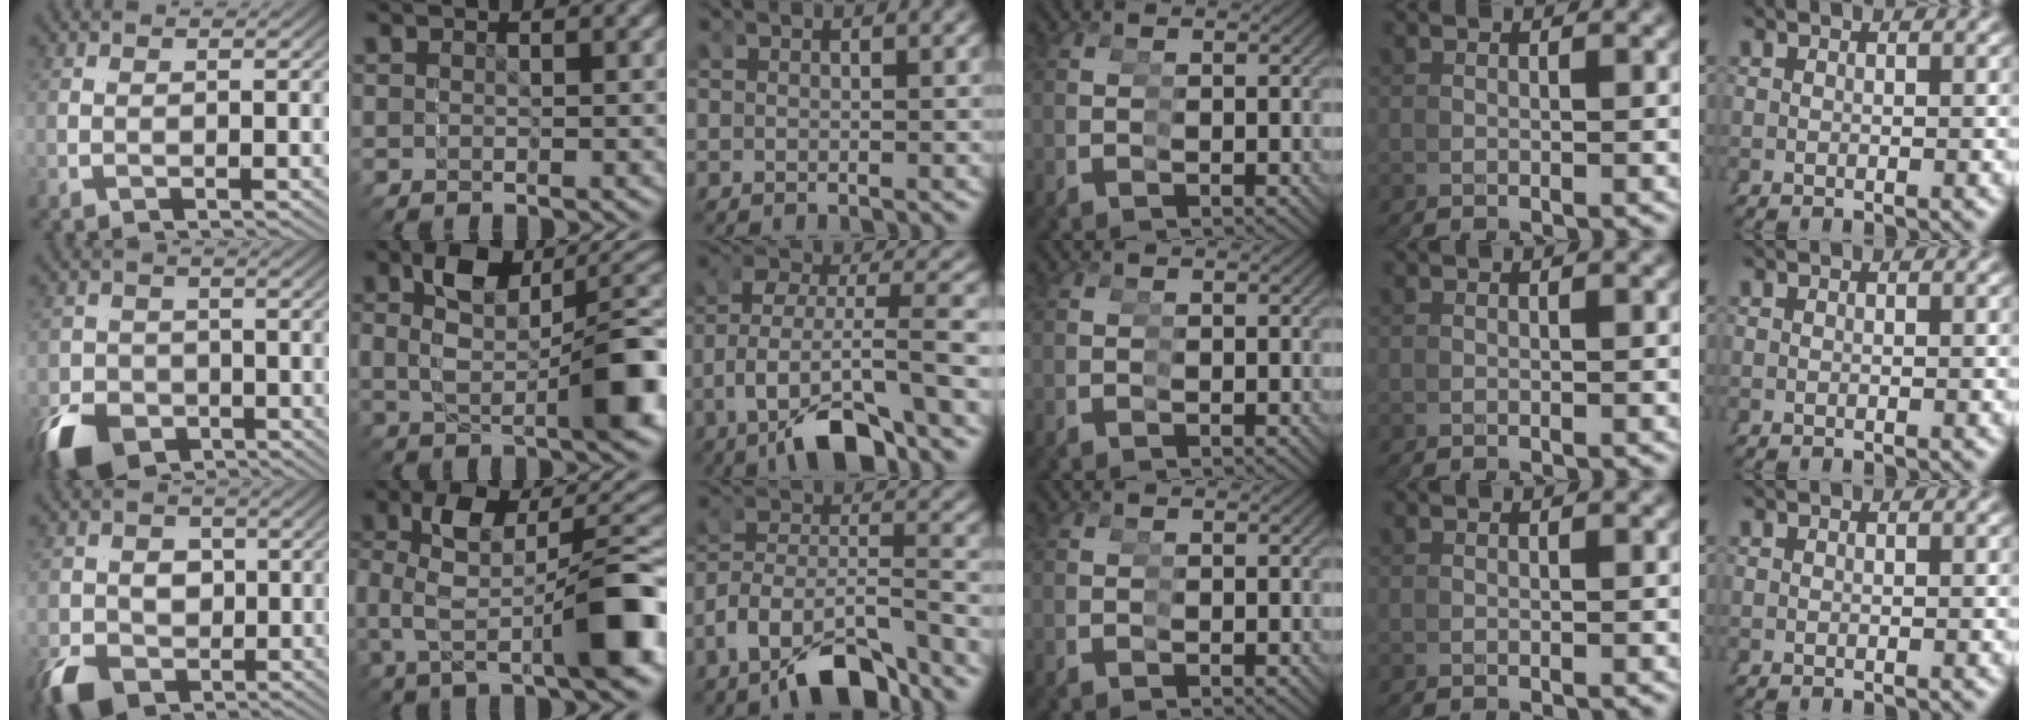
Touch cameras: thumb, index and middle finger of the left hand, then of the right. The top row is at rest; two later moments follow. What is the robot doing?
{"motion": "grasp_and_lifting", "object": "stress ball aka squeeze ball"}